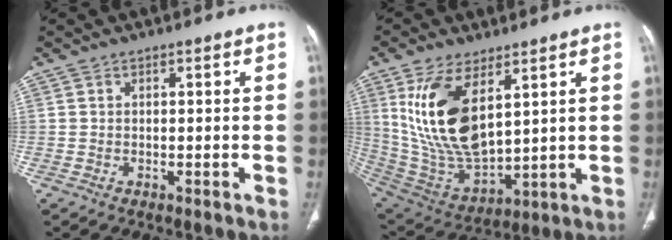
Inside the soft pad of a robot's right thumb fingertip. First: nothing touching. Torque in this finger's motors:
{"motor_torque": [-1.33, 2.30, 1.95, 0.81, 0.58]}